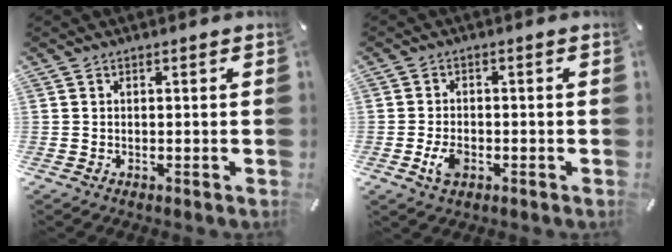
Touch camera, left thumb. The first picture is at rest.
{"total": 4.3, "force": [-1.6, 2.8, 2.9], "torque": [-0.068, 0.001, -0.032]}